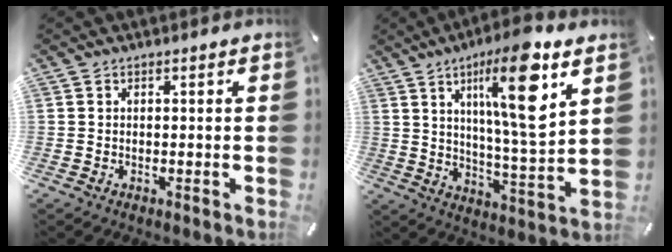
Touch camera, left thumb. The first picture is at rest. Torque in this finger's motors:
{"motor_torque": [2.51, 2.50, 1.39, -1.38, 0.35]}